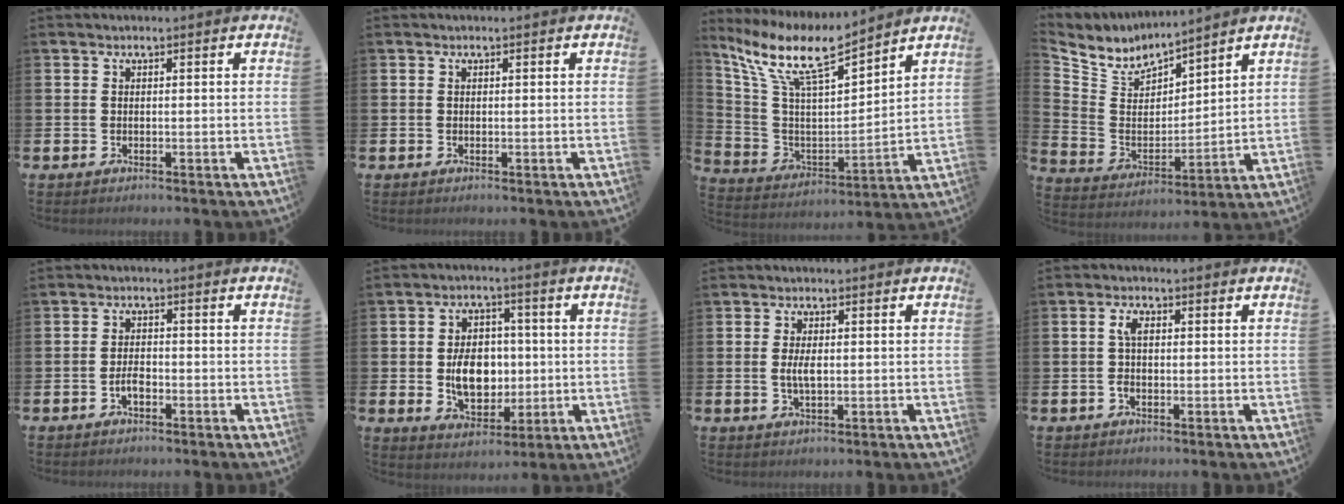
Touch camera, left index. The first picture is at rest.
{"total": 0.0}
{"total": 11.4, "force": [9.6, 2.3, 5.9], "torque": [-0.156, -0.052, 0.166]}
{"total": 5.8, "force": [5.4, 2.0, 0.5], "torque": [-0.054, -0.046, 0.093]}
{"total": 2.2, "force": [-0.9, 1.1, 1.7], "torque": [-0.028, 0.001, -0.018]}
{"total": 7.4, "force": [-0.4, 5.5, 5.0], "torque": [-0.092, 0.009, -0.012]}
{"total": 2.6, "force": [-0.1, 1.1, 2.4], "torque": [-0.047, 0.002, -0.003]}
{"total": 2.8, "force": [0.2, 1.4, 2.5], "torque": [-0.041, 0.006, -0.001]}